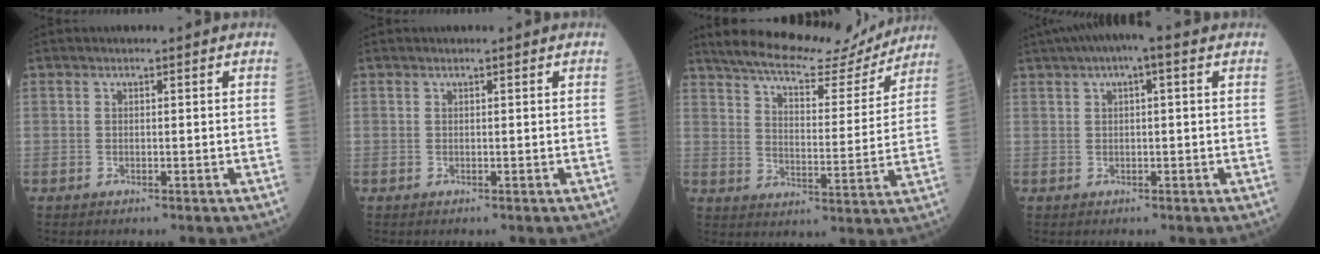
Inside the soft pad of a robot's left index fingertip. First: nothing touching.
{"total": 0.0}
{"total": 18.3, "force": [16.4, 4.2, 7.0], "torque": [-0.112, 0.004, 0.229]}
{"total": 6.3, "force": [3.4, 1.1, 5.1], "torque": [-0.087, 0.036, 0.052]}